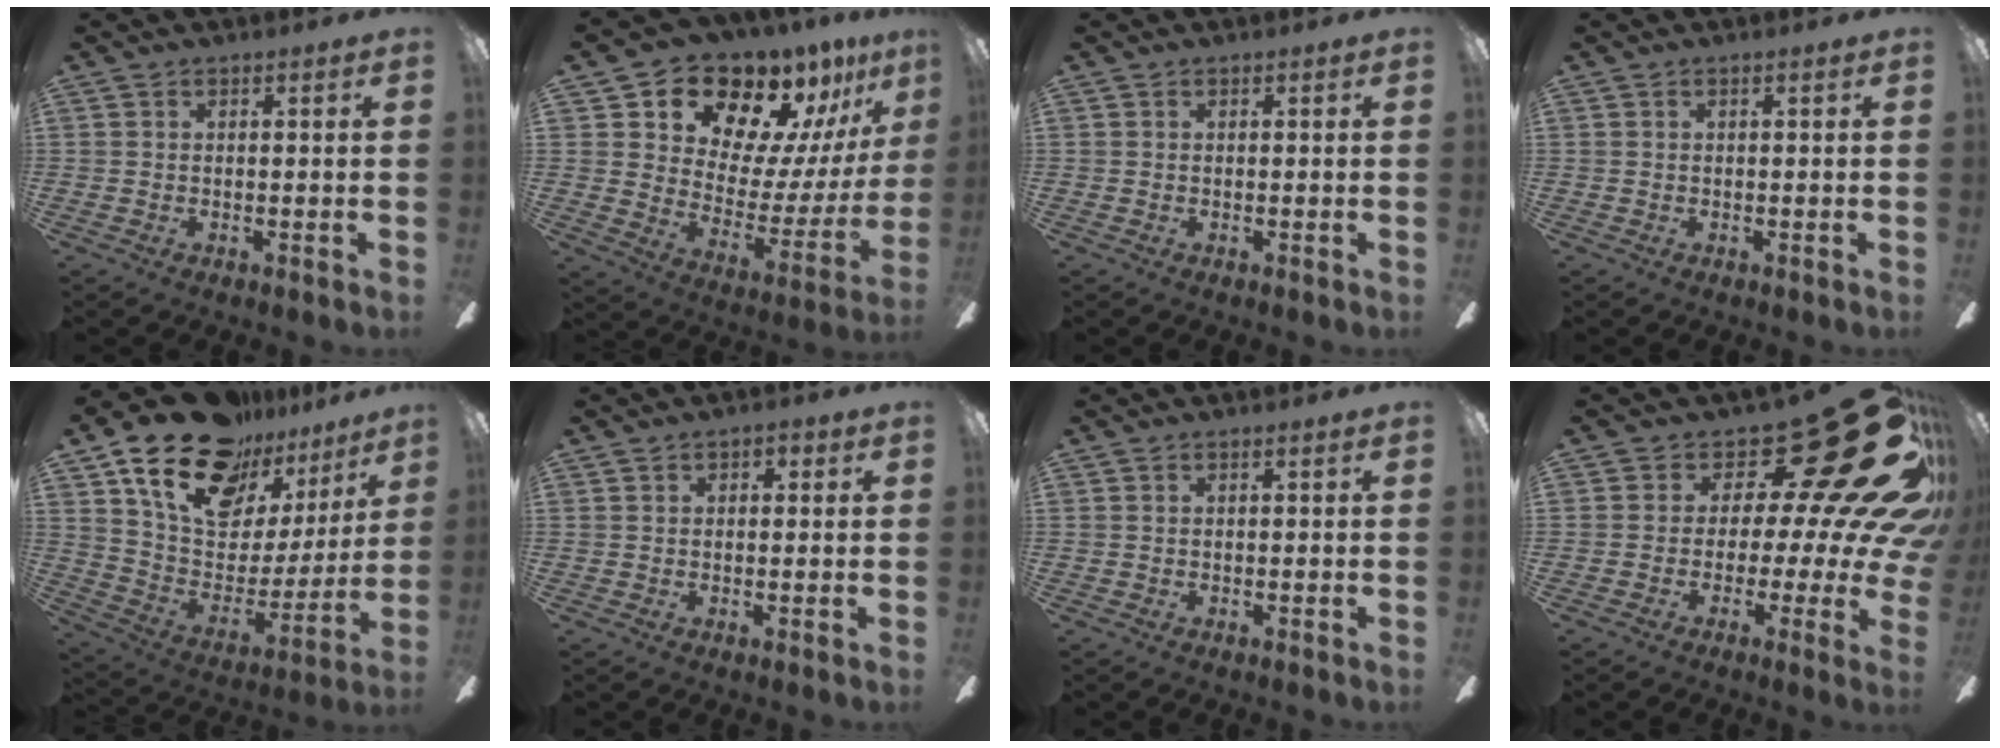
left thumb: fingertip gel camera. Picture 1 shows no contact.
{"total": 17.9, "force": [14.3, 9.5, 5.2], "torque": [-0.090, -0.114, 0.263]}
{"total": 0.0}
{"total": 0.0}
{"total": 21.8, "force": [15.3, 11.7, 10.0], "torque": [-0.175, -0.097, 0.278]}
{"total": 1.3, "force": [0.4, 1.0, 0.6], "torque": [-0.004, 0.002, 0.005]}
{"total": 0.0}
{"total": 24.1, "force": [11.6, 9.5, 18.9], "torque": [-0.235, -0.100, 0.208]}